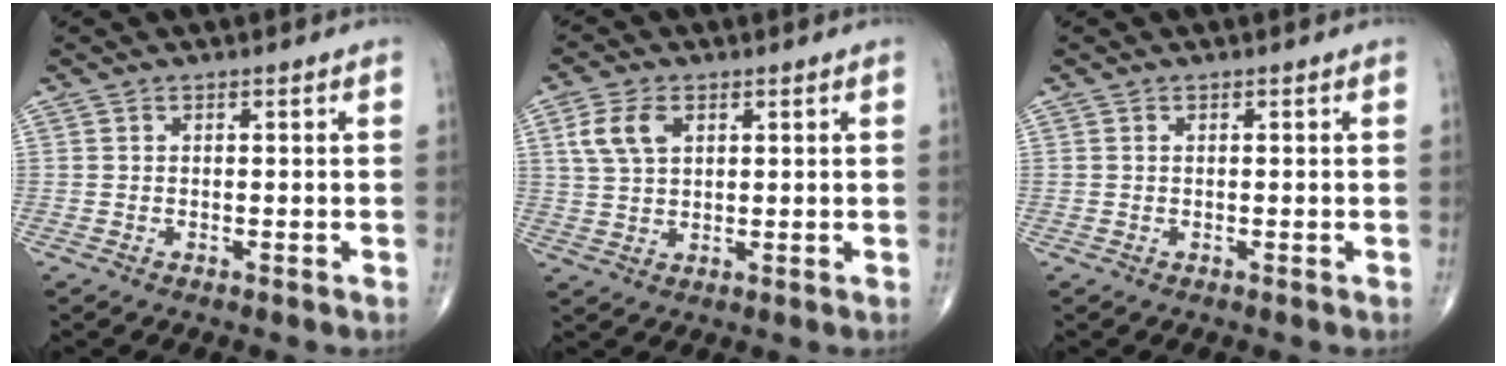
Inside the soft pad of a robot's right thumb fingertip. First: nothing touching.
{"total": 6.3, "force": [2.3, 3.8, 4.4], "torque": [-0.089, 0.001, 0.045]}
{"total": 0.0}